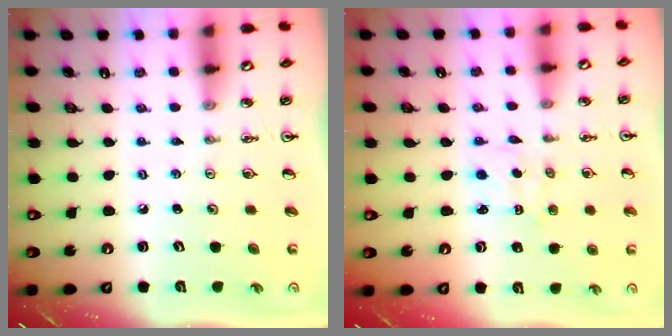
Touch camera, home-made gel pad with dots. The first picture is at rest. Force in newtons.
{"total": 2.1, "press": 2.1, "slide": 0.3}